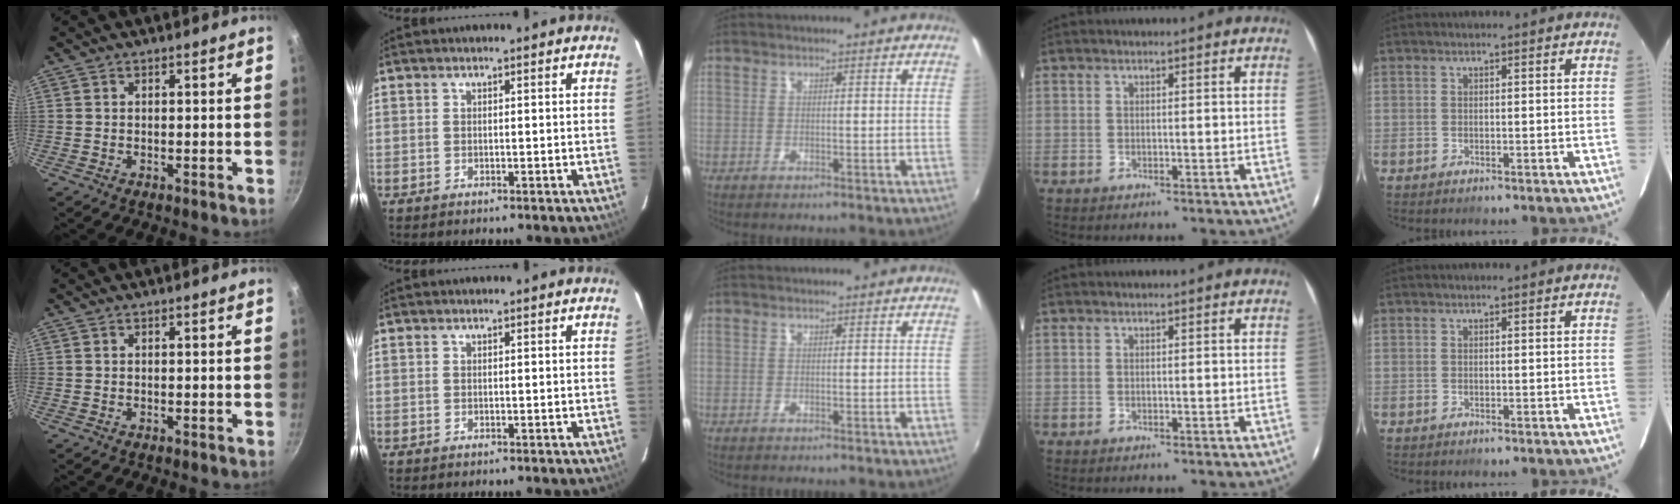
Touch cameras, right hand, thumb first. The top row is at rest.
{}